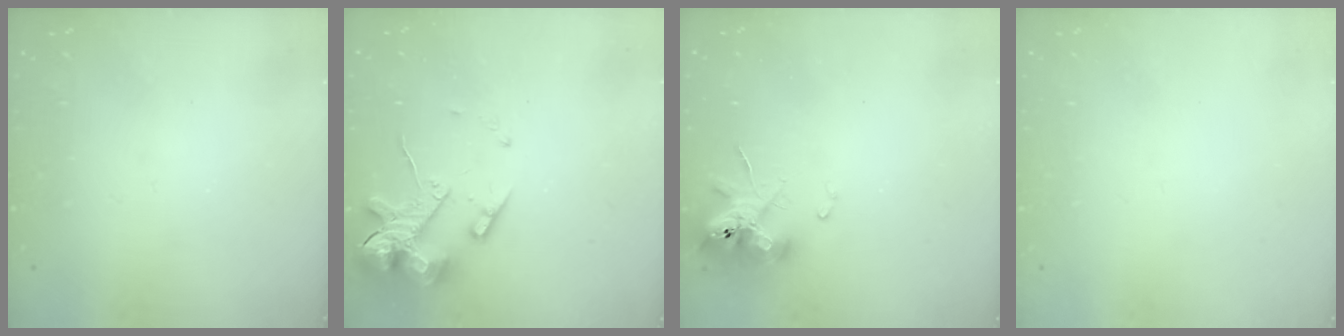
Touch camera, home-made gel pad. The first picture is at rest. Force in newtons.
{"total": 14.6, "press": 14.4, "slide": 2.3}
{"total": 11.6, "press": 11.5, "slide": 1.3}
{"total": 0.0}